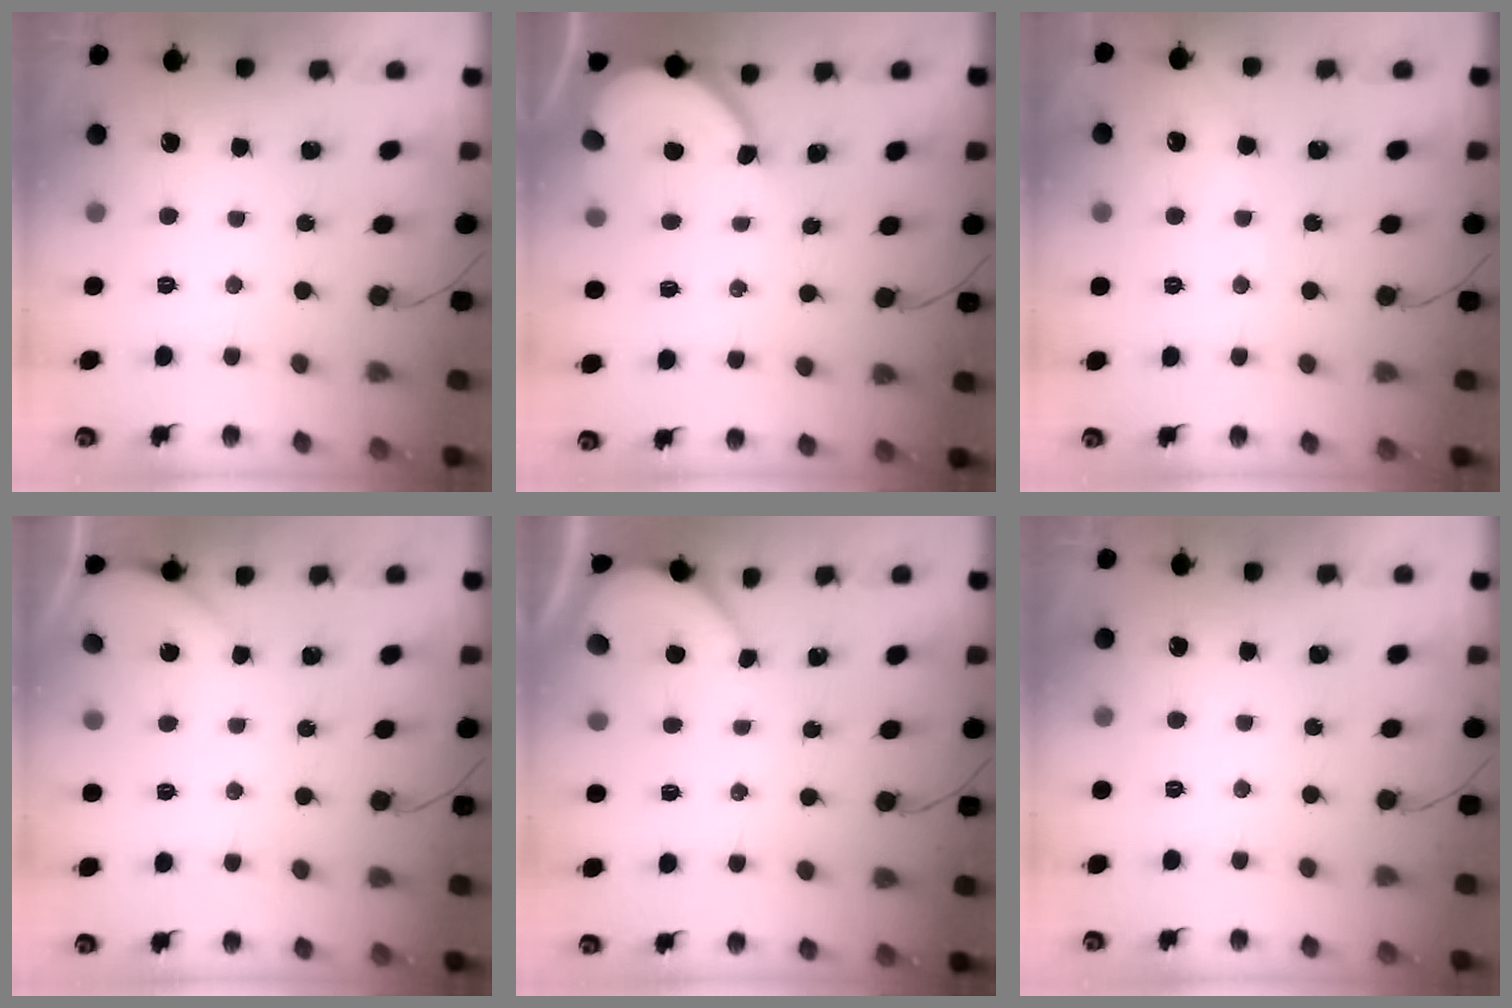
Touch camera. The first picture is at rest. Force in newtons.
{"total": 6.7, "press": 6.7, "slide": 0.6}
{"total": 3.5, "press": 3.5, "slide": 0.5}
{"total": 2.4, "press": 2.4, "slide": 0.3}
{"total": 1.9, "press": 1.9, "slide": 0.3}
{"total": 0.0}